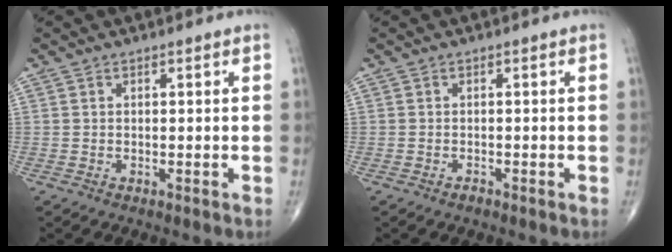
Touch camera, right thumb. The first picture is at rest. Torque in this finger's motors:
{"motor_torque": [-0.22, -0.03, -0.14, -0.04, -0.02]}